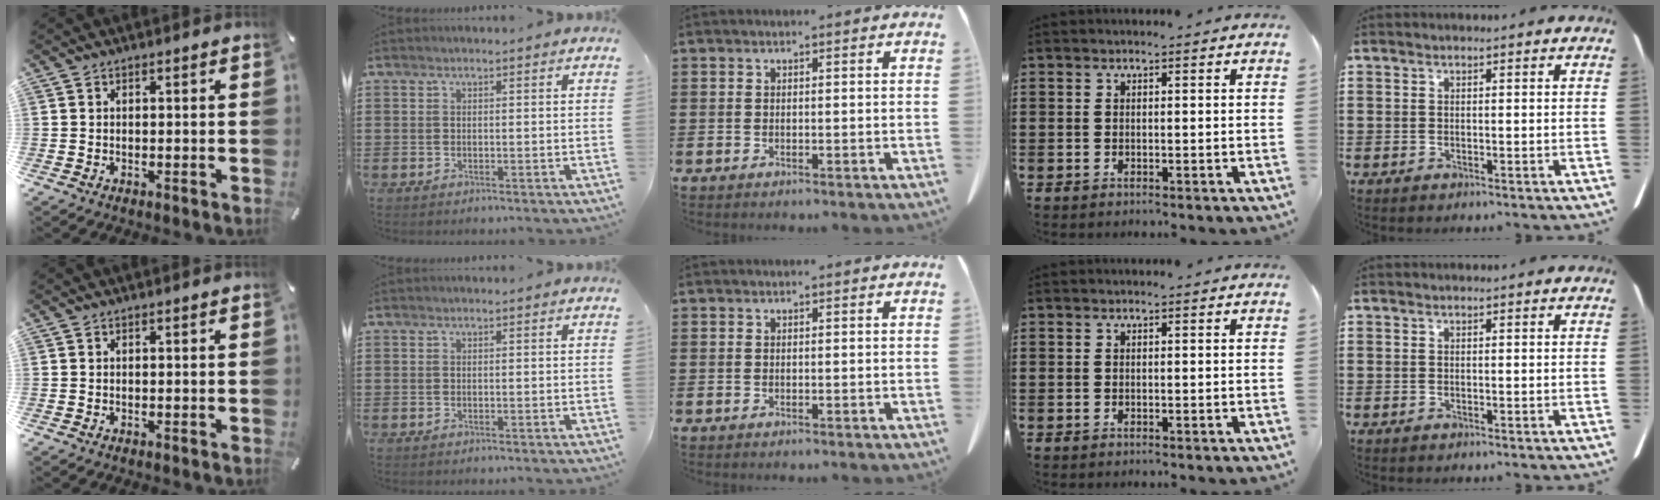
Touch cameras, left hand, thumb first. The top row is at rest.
{}